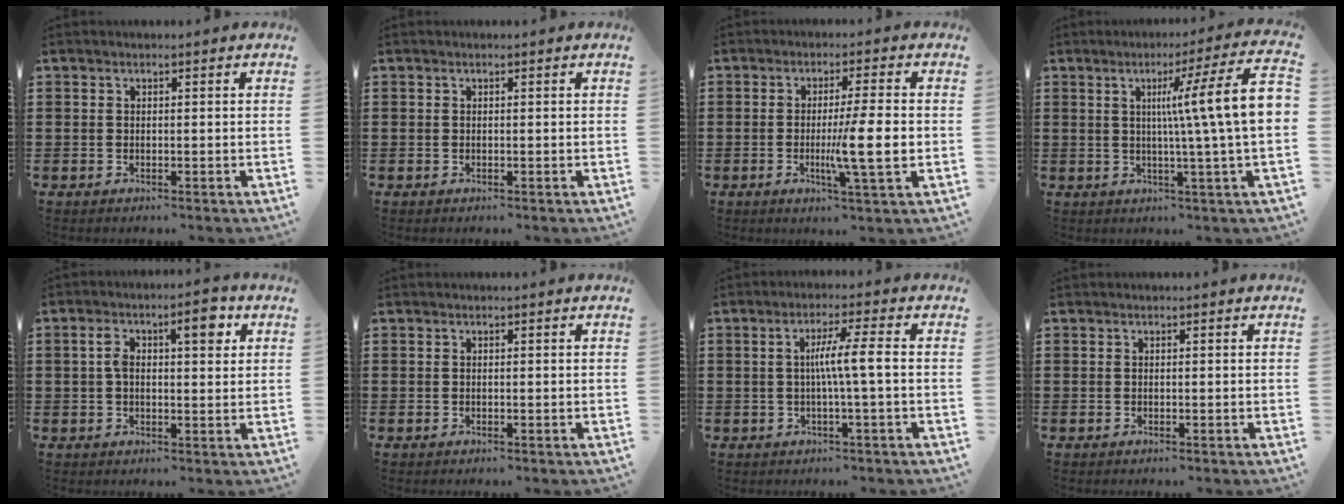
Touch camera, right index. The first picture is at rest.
{"total": 0.0}
{"total": 8.4, "force": [-1.1, 0.2, 8.3], "torque": [-0.146, -0.013, -0.022]}
{"total": 11.9, "force": [2.0, -0.4, 11.8], "torque": [-0.200, -0.012, 0.024]}
{"total": 6.4, "force": [1.8, 2.6, 5.5], "torque": [-0.098, 0.009, 0.024]}
{"total": 0.0}
{"total": 5.1, "force": [-0.3, -0.4, 5.1], "torque": [-0.094, -0.006, -0.011]}
{"total": 0.0}